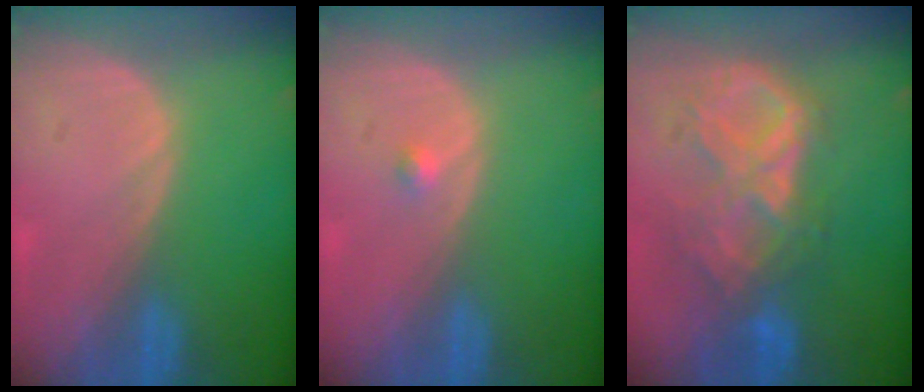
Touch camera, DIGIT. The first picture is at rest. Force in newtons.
{"total": 0.9, "press": 0.7, "slide": 0.6}
{"total": 9.3, "press": 8.0, "slide": 4.9}